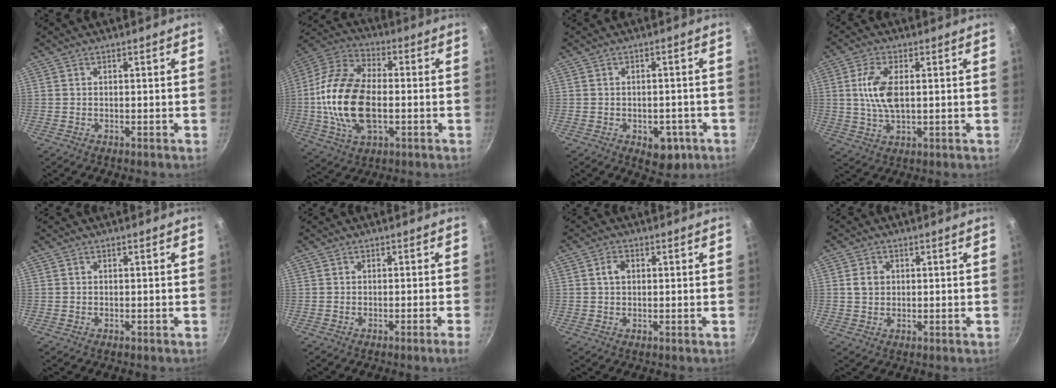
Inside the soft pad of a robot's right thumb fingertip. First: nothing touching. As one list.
[{"total": 19.9, "force": [-1.8, 11.1, 16.4], "torque": [-0.333, 0.017, -0.033]}, {"total": 5.8, "force": [-2.6, 3.6, 3.7], "torque": [-0.024, 0.012, -0.027]}, {"total": 8.0, "force": [1.0, 3.8, 7.0], "torque": [-0.151, -0.003, 0.021]}, {"total": 0.0}, {"total": 1.9, "force": [-1.1, -0.6, 1.5], "torque": [-0.034, 0.002, -0.021]}, {"total": 2.7, "force": [0.6, 1.9, 1.8], "torque": [-0.031, 0.005, 0.009]}, {"total": 3.2, "force": [0.5, 2.7, 1.6], "torque": [-0.018, 0.001, 0.010]}]